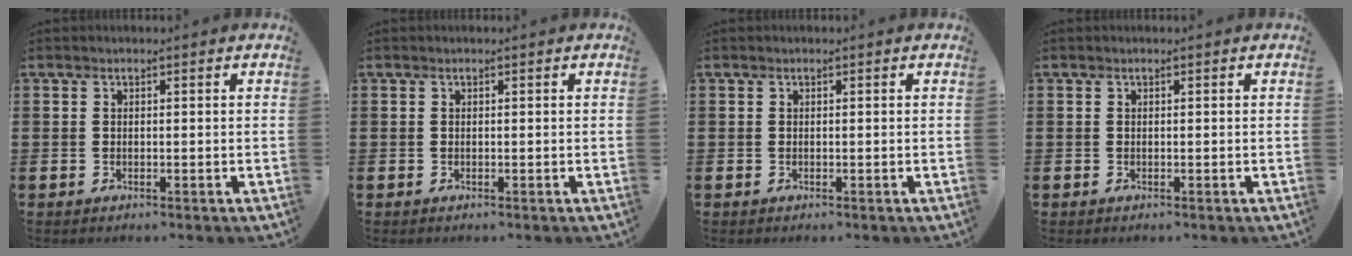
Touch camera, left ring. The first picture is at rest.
{"total": 0.0}
{"total": 0.0}
{"total": 0.0}